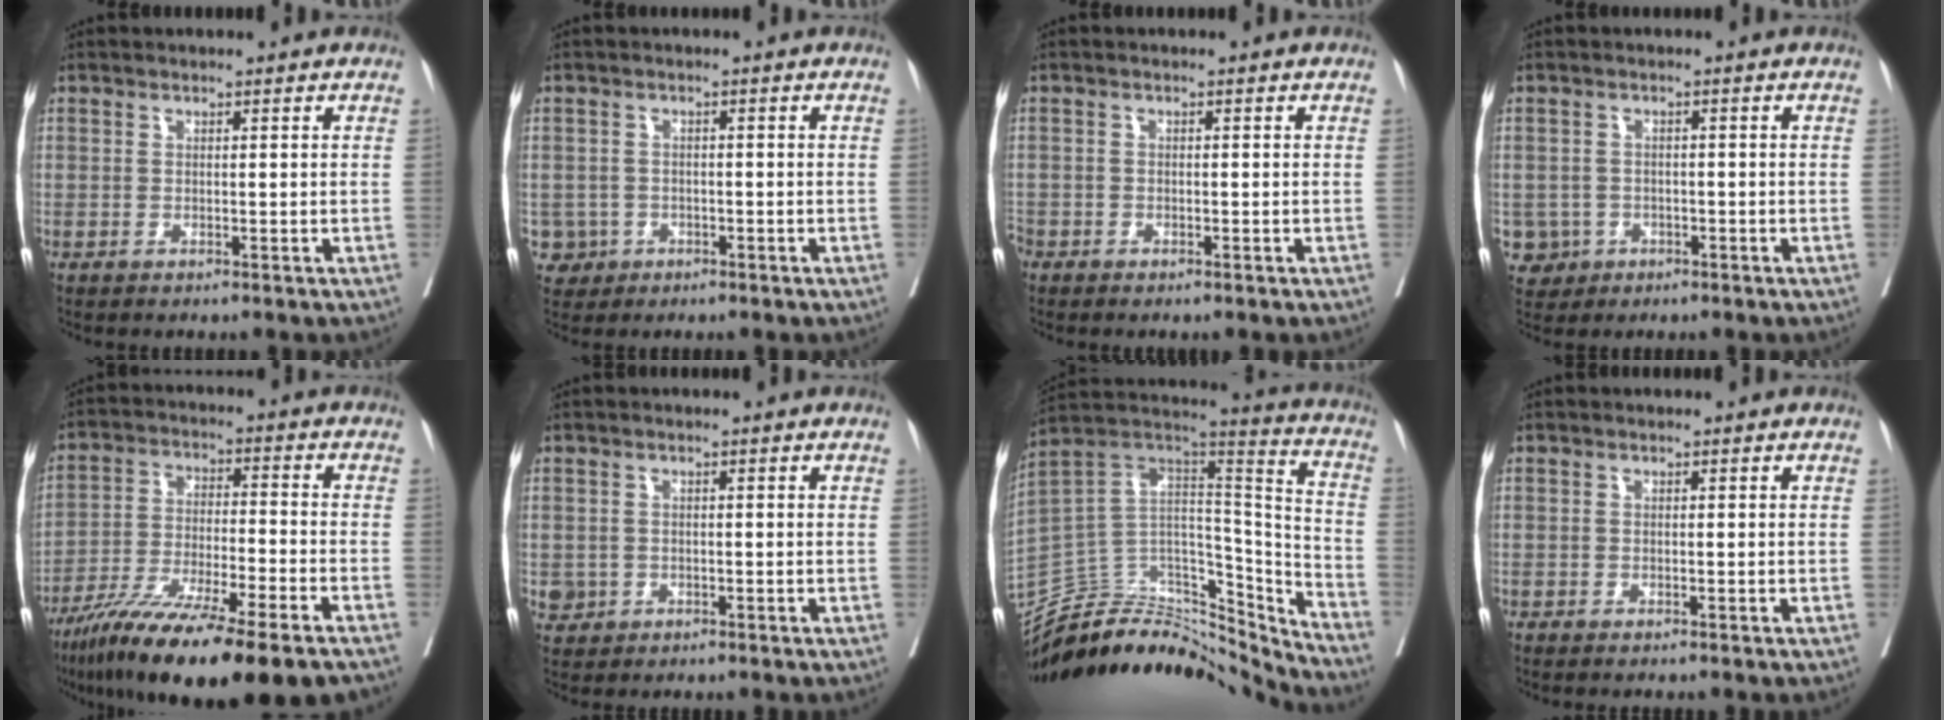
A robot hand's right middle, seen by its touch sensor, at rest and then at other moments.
{"total": 3.6, "force": [-1.1, 3.4, -0.1], "torque": [0.007, 0.013, -0.016]}
{"total": 1.7, "force": [-1.1, 1.2, 0.4], "torque": [-0.010, 0.002, -0.022]}
{"total": 4.4, "force": [-1.4, 4.2, 0.1], "torque": [-0.001, 0.011, -0.019]}
{"total": 20.1, "force": [-14.7, 1.7, 13.6], "torque": [-0.202, -0.041, -0.245]}
{"total": 1.8, "force": [-0.5, 1.8, 0.2], "torque": [0.001, 0.007, -0.003]}
{"total": 27.3, "force": [-25.4, 7.3, 6.7], "torque": [-0.121, 0.037, -0.397]}
{"total": 0.7, "force": [-0.6, -0.1, 0.2], "torque": [0.001, 0.001, -0.011]}